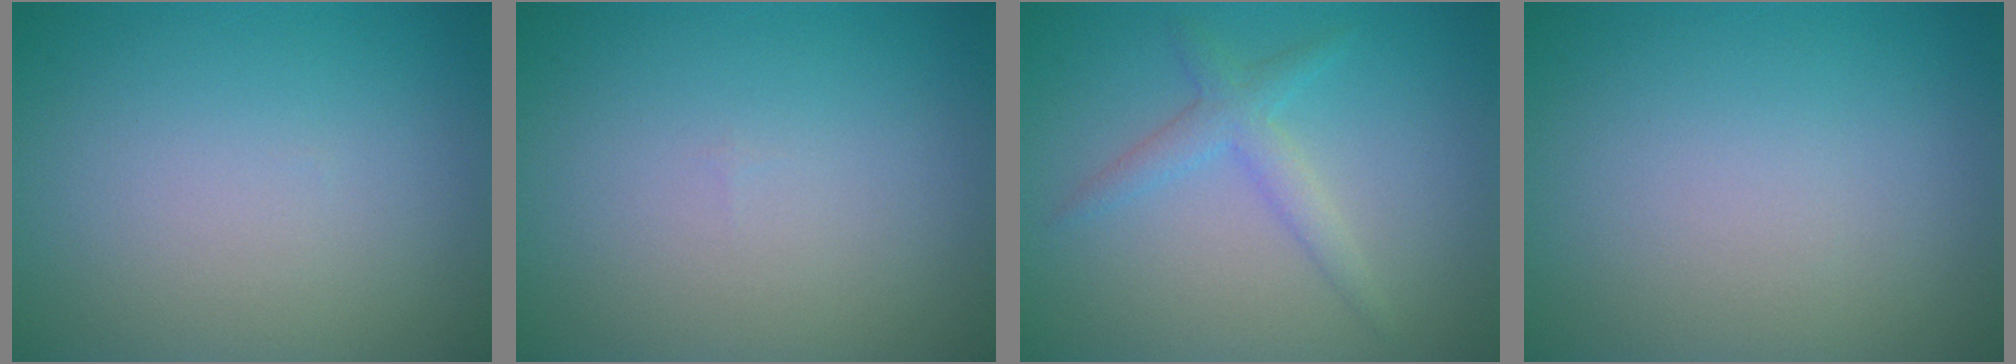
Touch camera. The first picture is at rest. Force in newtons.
{"total": 0.0}
{"total": 2.2, "press": 2.2, "slide": 0.1}
{"total": 0.0}